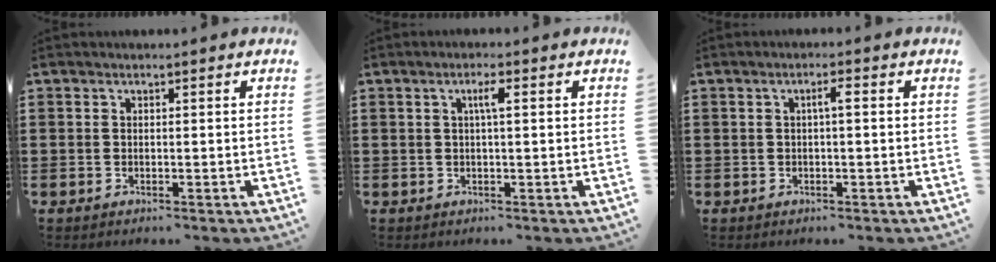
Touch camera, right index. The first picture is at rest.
{"total": 2.2, "force": [0.4, 0.2, 2.2], "torque": [-0.043, 0.003, 0.005]}
{"total": 1.8, "force": [0.0, 0.0, 1.8], "torque": [-0.034, 0.002, -0.003]}